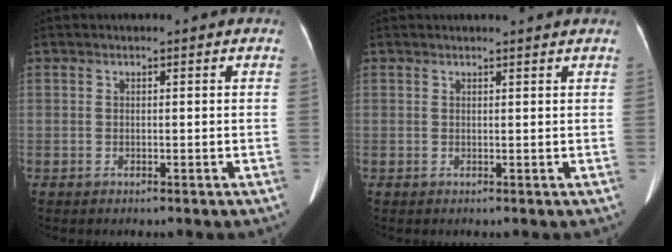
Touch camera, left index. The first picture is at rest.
{"total": 2.6, "force": [2.5, -0.3, 0.7], "torque": [-0.014, 0.010, 0.027]}